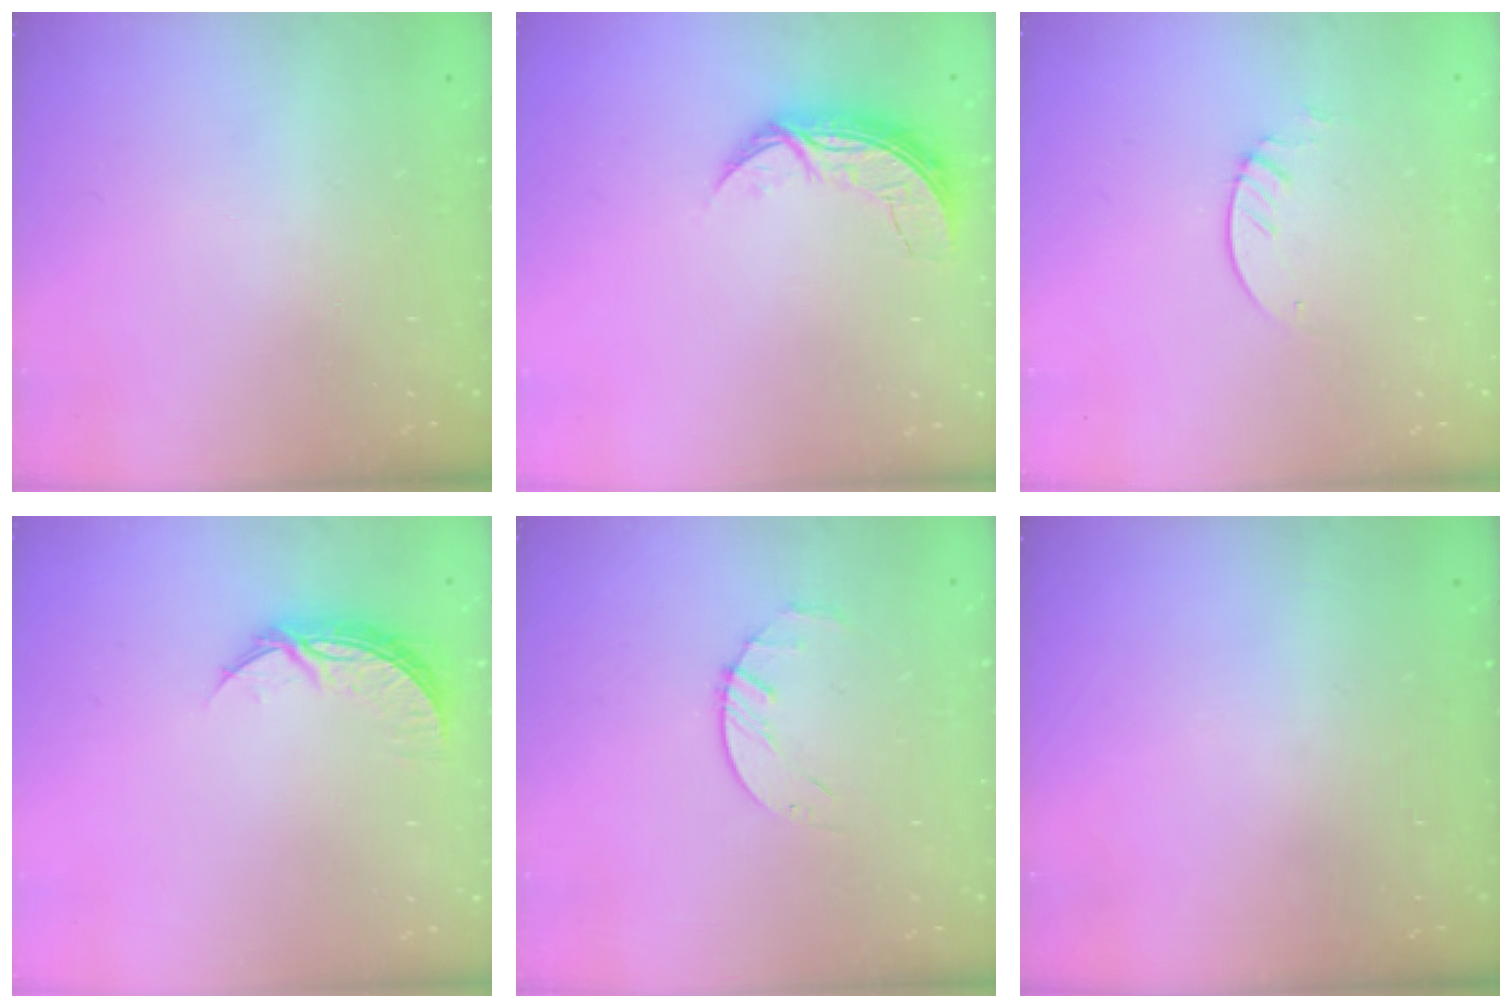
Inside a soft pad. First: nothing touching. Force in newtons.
{"total": 7.1, "press": 7.1, "slide": 0.6}
{"total": 2.3, "press": 2.3, "slide": 0.2}
{"total": 6.8, "press": 6.8, "slide": 0.3}
{"total": 2.7, "press": 2.6, "slide": 0.3}
{"total": 0.0}